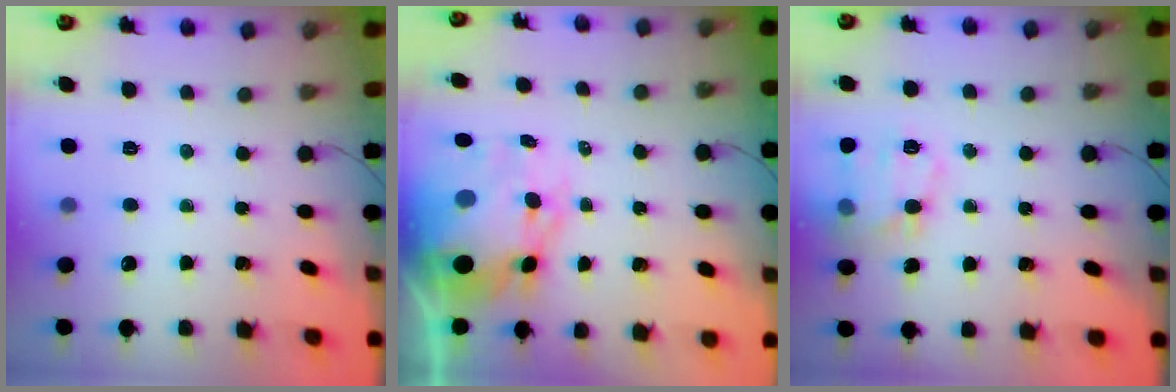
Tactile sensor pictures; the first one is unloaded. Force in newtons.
{"total": 12.1, "press": 11.7, "slide": 3.1}
{"total": 13.7, "press": 13.6, "slide": 0.7}